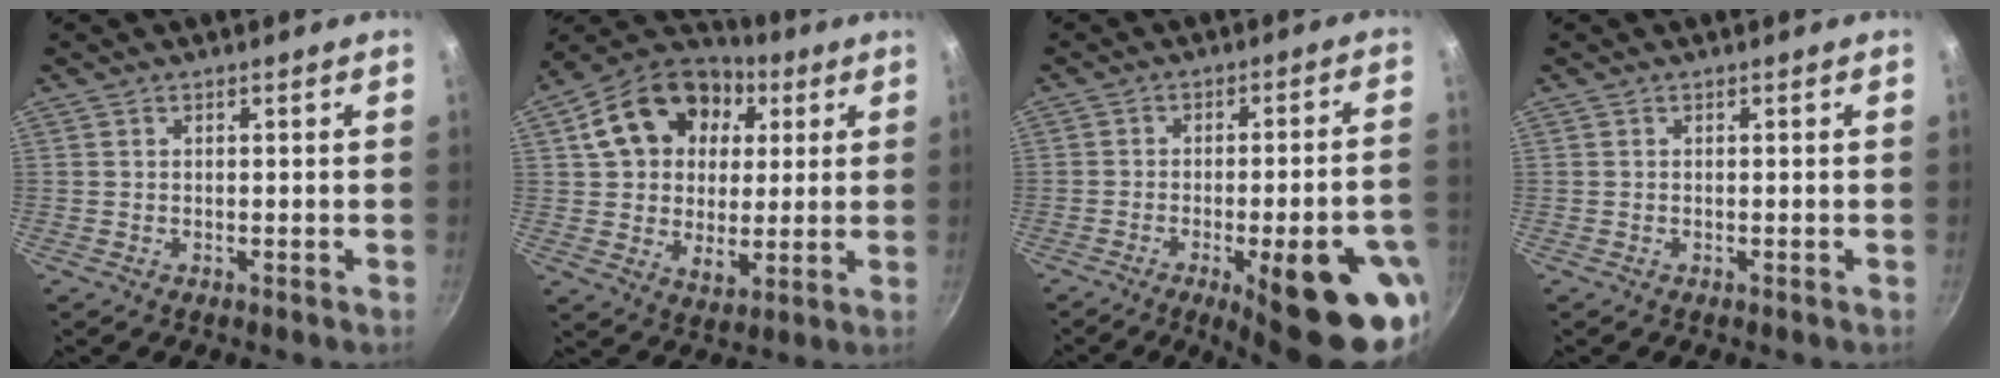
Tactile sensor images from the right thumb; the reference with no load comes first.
{"total": 20.3, "force": [6.1, 15.0, 12.2], "torque": [-0.188, 0.009, 0.096]}
{"total": 20.7, "force": [-8.6, 4.8, 18.2], "torque": [-0.221, 0.024, -0.110]}
{"total": 0.0}